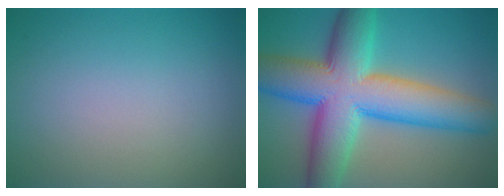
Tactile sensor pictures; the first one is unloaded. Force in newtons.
{"total": 13.0, "press": 13.0, "slide": 0.2}